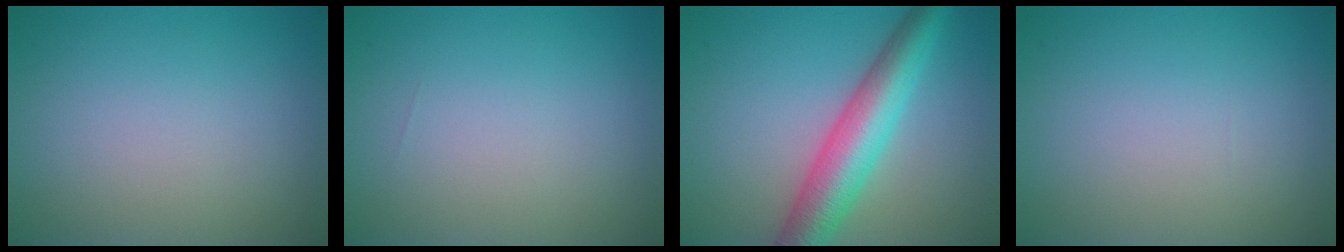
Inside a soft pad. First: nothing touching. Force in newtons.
{"total": 0.0}
{"total": 7.0, "press": 7.0, "slide": 0.1}
{"total": 0.0}